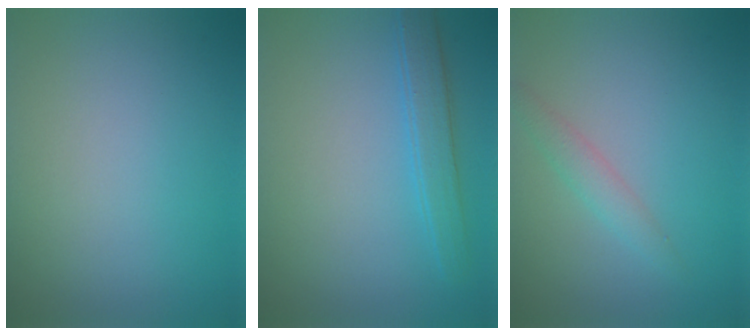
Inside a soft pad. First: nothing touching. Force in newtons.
{"total": 2.5, "press": 2.5, "slide": 0.1}
{"total": 1.6, "press": 1.6, "slide": 0.2}